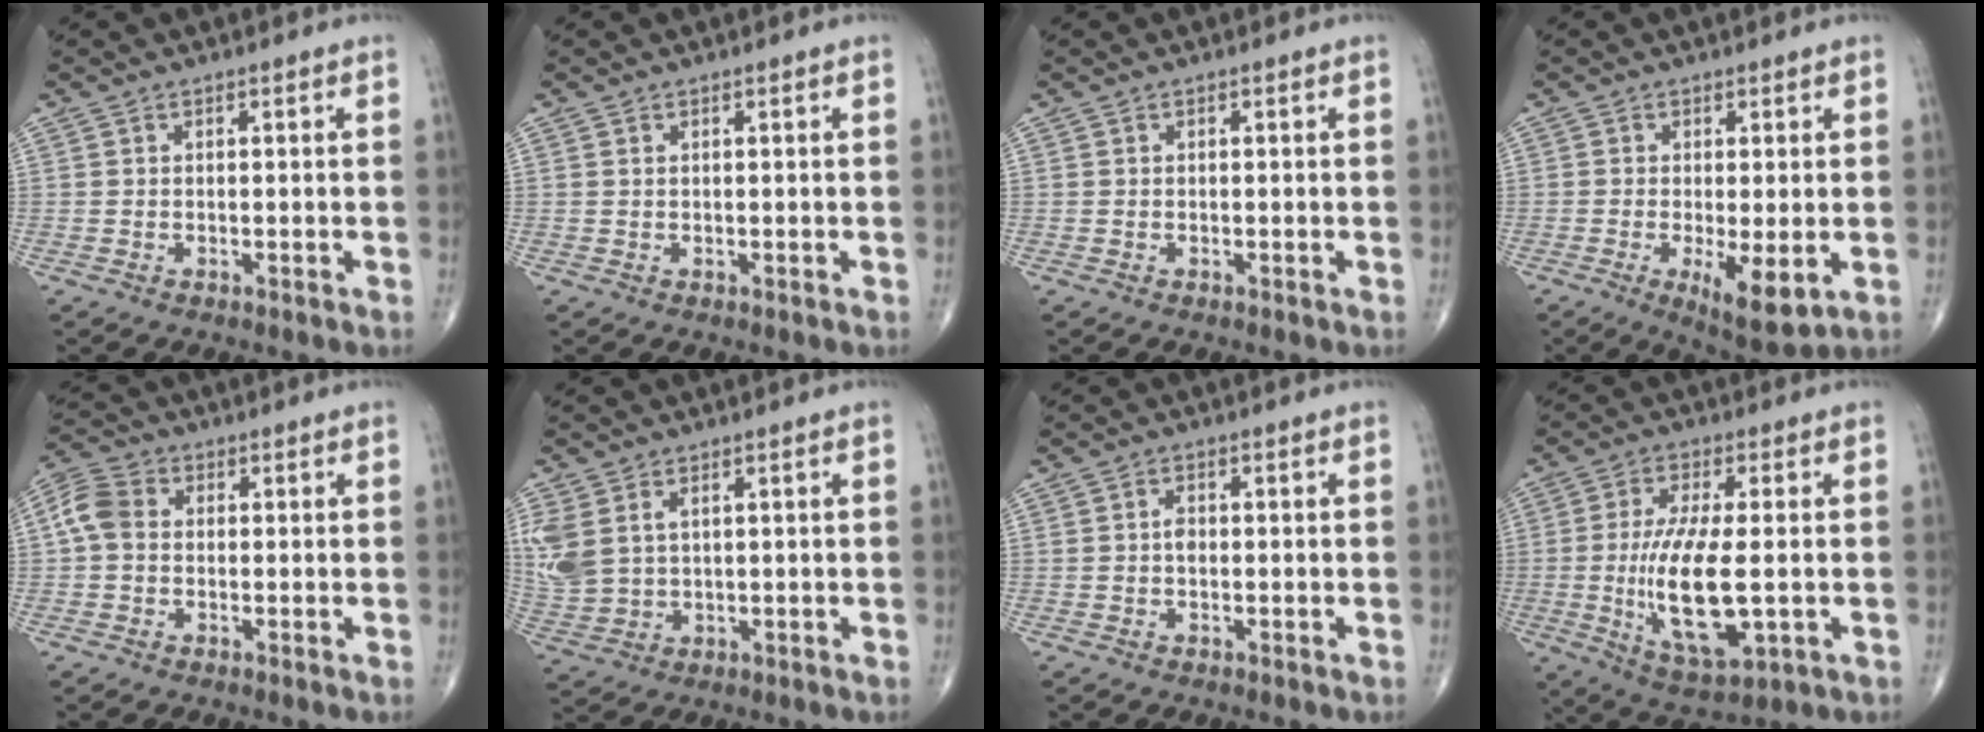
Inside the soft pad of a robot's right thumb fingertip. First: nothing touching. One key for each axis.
{"total": 0.0}
{"total": 0.0}
{"total": 7.8, "fx": -1.9, "fy": 2.5, "fz": 7.2, "tx": -0.115, "ty": -0.024, "tz": -0.025}
{"total": 5.9, "fx": 0.3, "fy": 4.6, "fz": 3.7, "tx": -0.078, "ty": 0.020, "tz": -0.004}
{"total": 9.1, "fx": 2.8, "fy": 6.1, "fz": 6.2, "tx": -0.155, "ty": -0.004, "tz": 0.069}
{"total": 1.6, "fx": -0.1, "fy": 1.1, "fz": 1.2, "tx": -0.018, "ty": 0.003, "tz": -0.004}
{"total": 14.8, "fx": -1.6, "fy": 5.1, "fz": 13.8, "tx": -0.267, "ty": -0.017, "tz": -0.020}